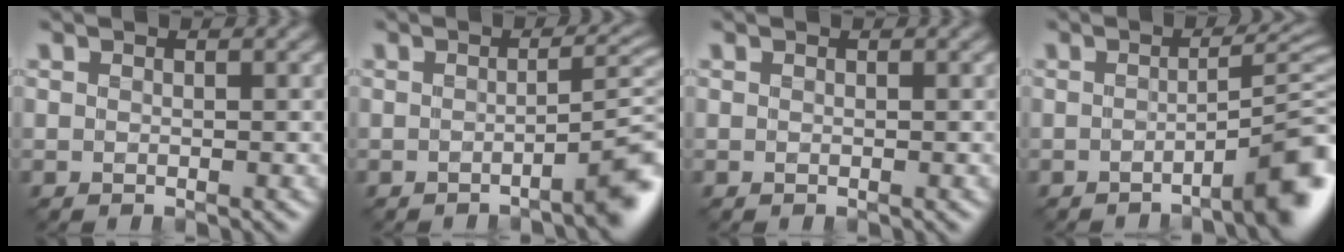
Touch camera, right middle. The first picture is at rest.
{"total": 4.5, "force": [-2.1, 0.6, 4.0], "torque": [-0.042, 0.012, -0.034]}
{"total": 0.0}
{"total": 6.2, "force": [-3.0, 1.0, 5.3], "torque": [-0.054, 0.014, -0.045]}